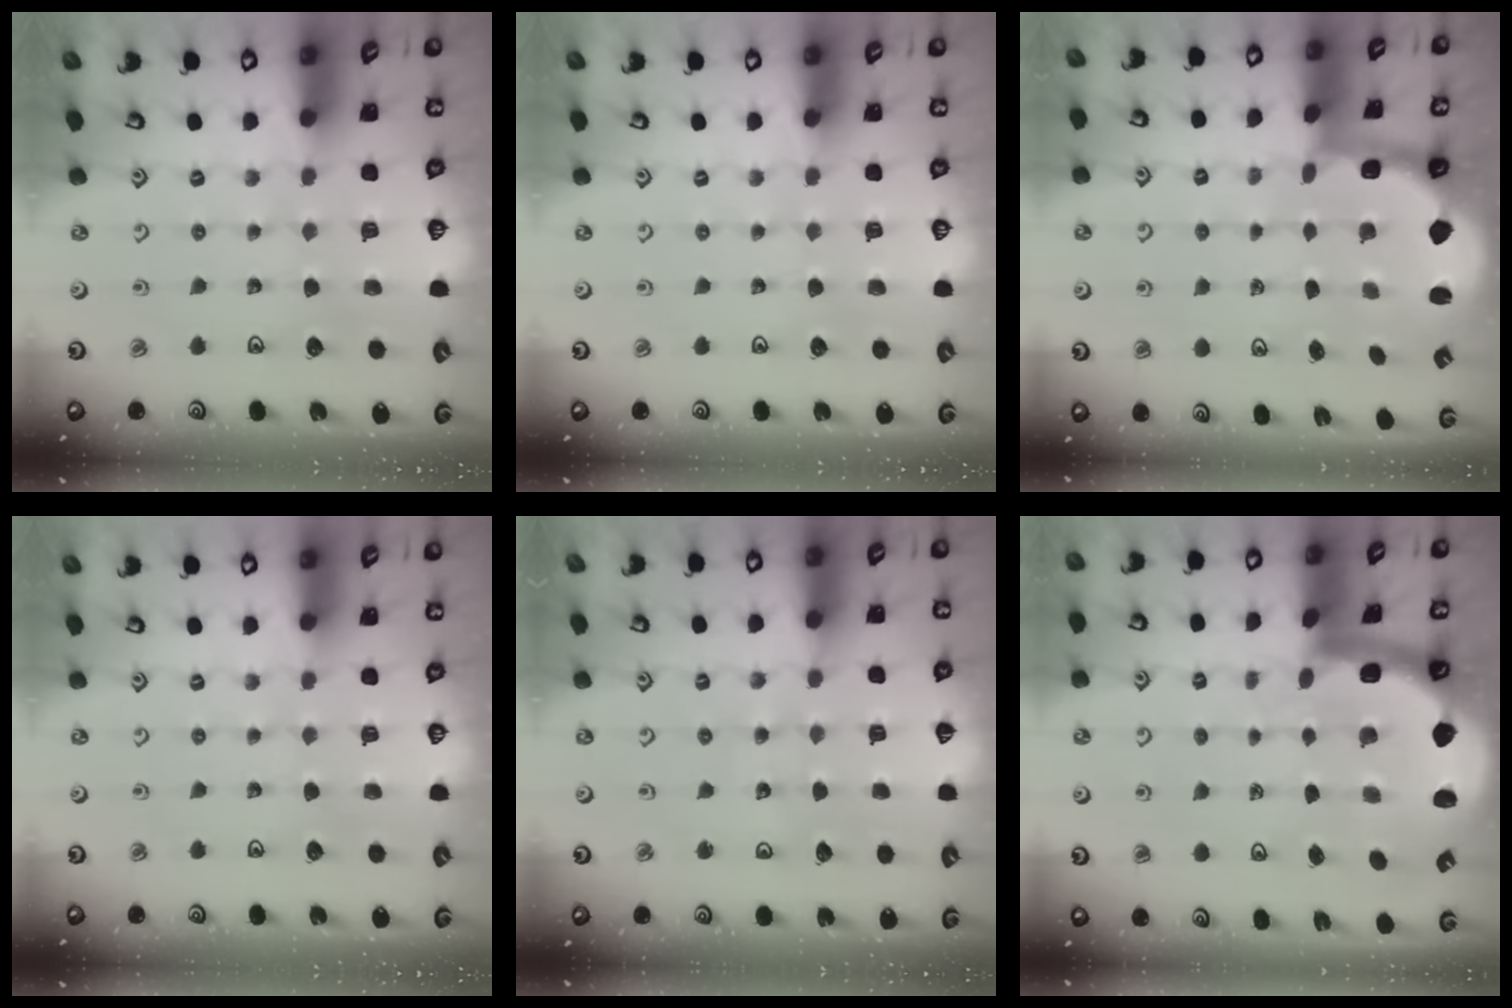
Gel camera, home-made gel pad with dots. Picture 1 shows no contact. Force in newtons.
{"total": 0.0}
{"total": 2.5, "press": 1.3, "slide": 2.1}
{"total": 0.0}
{"total": 5.9, "press": 5.9, "slide": 0.7}
{"total": 4.7, "press": 4.5, "slide": 1.5}